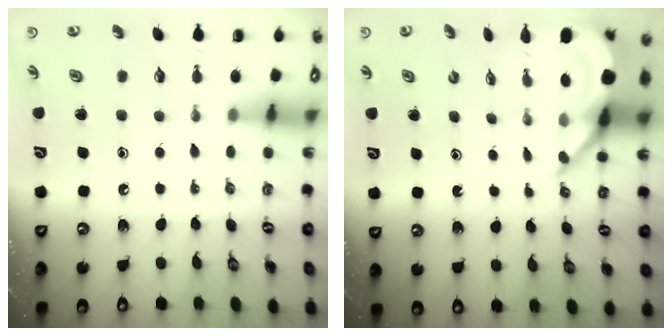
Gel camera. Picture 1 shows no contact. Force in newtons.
{"total": 8.0, "press": 8.0, "slide": 1.0}